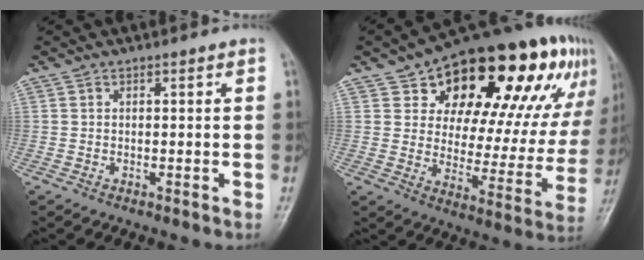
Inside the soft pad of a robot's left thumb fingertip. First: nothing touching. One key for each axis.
{"total": 29.8, "fx": 15.0, "fy": 15.1, "fz": 20.8, "tx": -0.249, "ty": 0.001, "tz": 0.219}